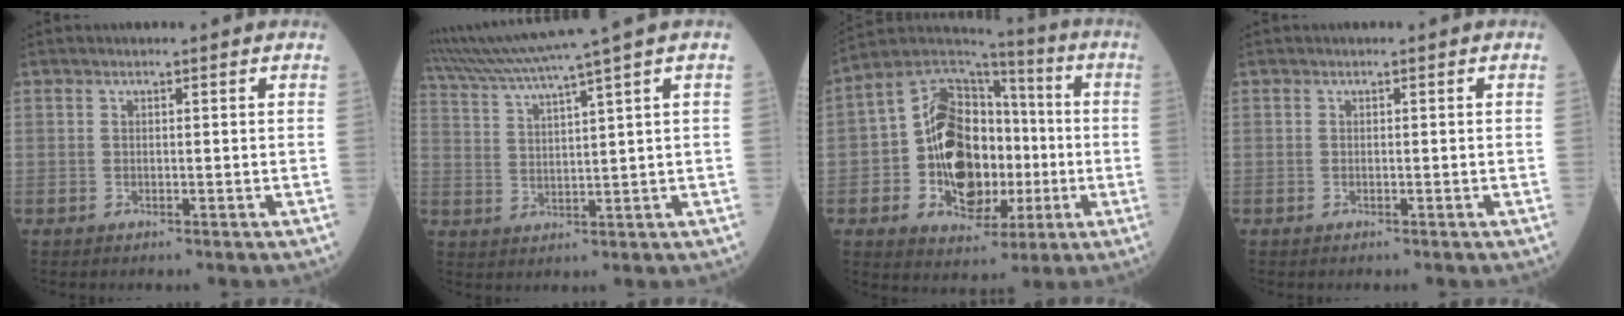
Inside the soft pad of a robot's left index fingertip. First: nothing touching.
{"total": 10.8, "force": [8.8, -2.9, 5.6], "torque": [-0.106, 0.003, 0.154]}
{"total": 17.3, "force": [-2.4, 11.5, 12.7], "torque": [-0.235, 0.038, -0.029]}
{"total": 0.0}